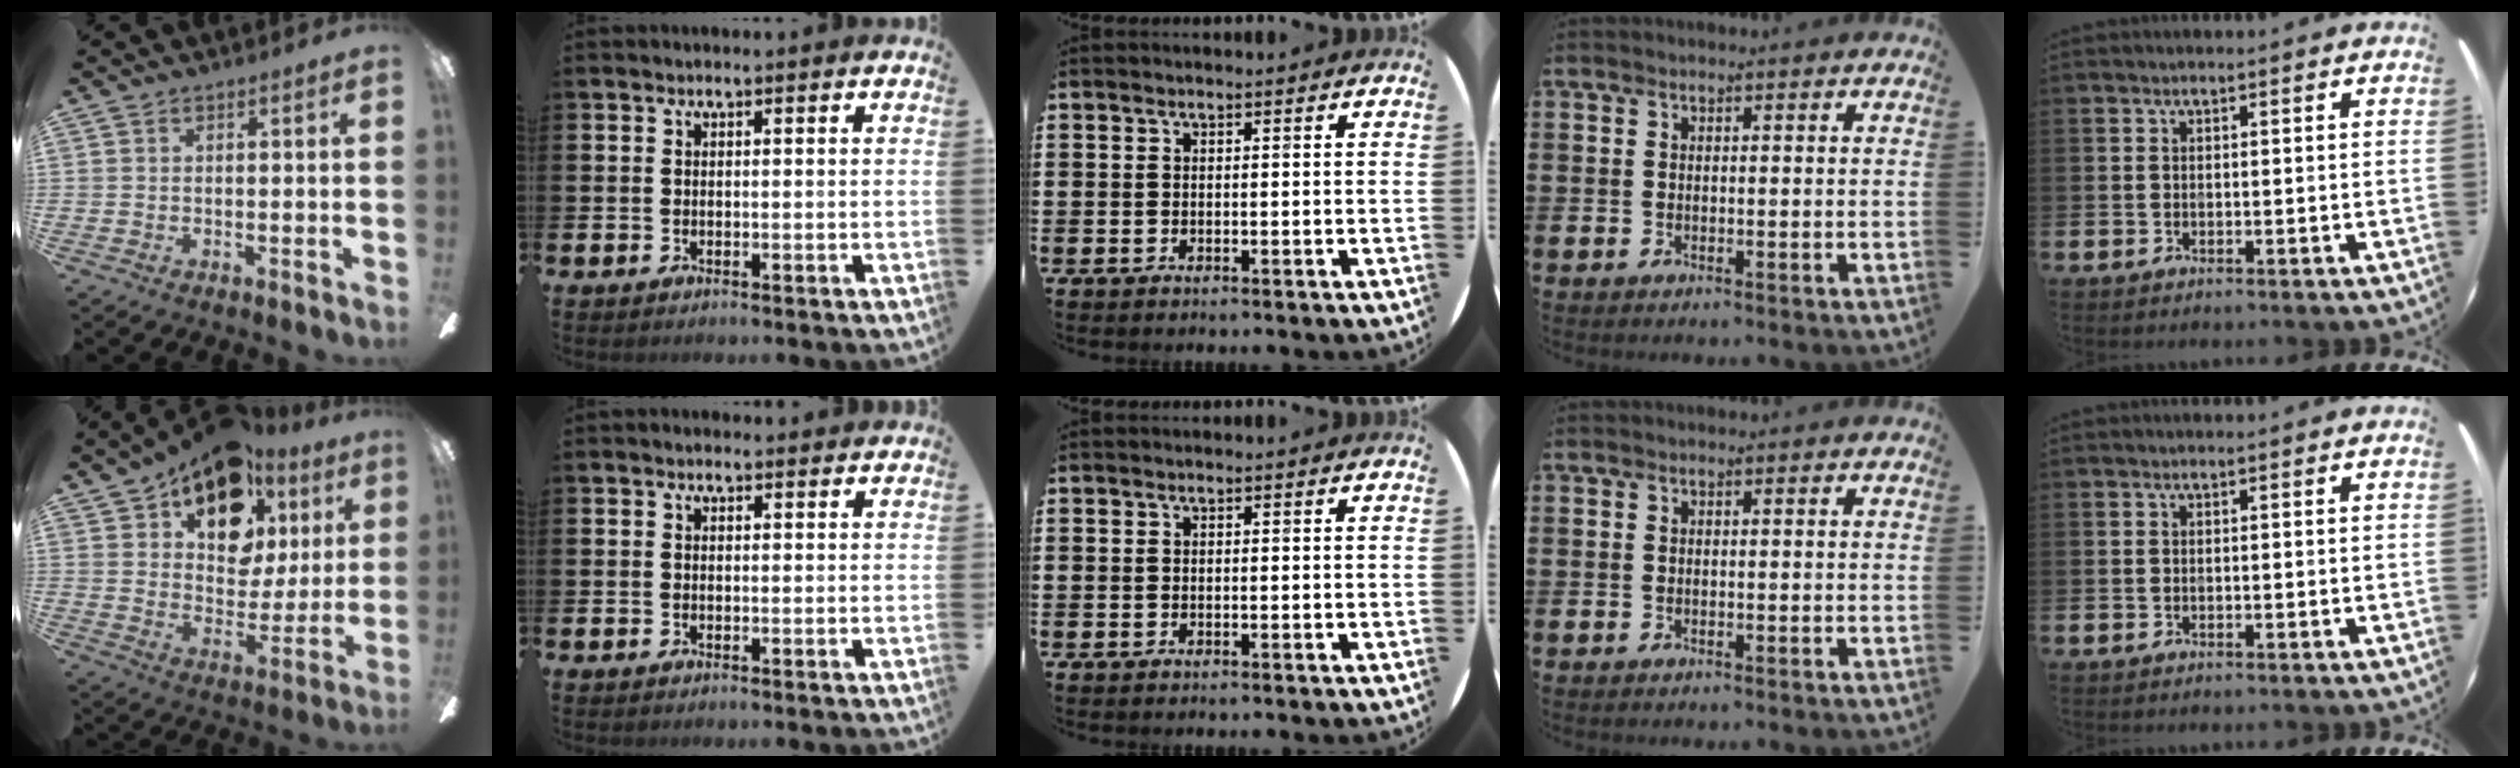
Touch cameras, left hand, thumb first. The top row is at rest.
{"thumb": {"total": 18.3, "force": [11.2, 11.4, 8.9], "torque": [-0.147, -0.054, 0.201]}, "index": {"total": 0.8, "force": [0.7, 0.3, 0.2], "torque": [0.004, 0.002, 0.010]}}